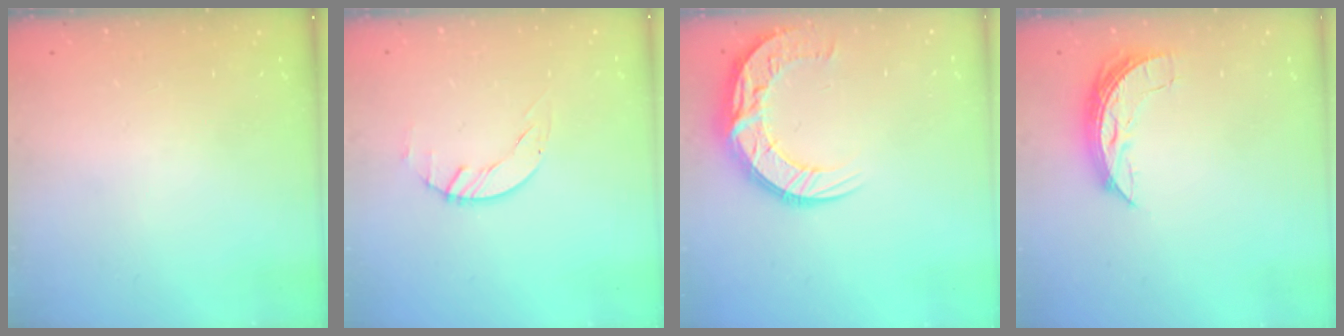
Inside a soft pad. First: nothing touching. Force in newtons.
{"total": 1.5, "press": 1.4, "slide": 0.3}
{"total": 13.2, "press": 13.2, "slide": 1.2}
{"total": 6.8, "press": 6.8, "slide": 0.4}